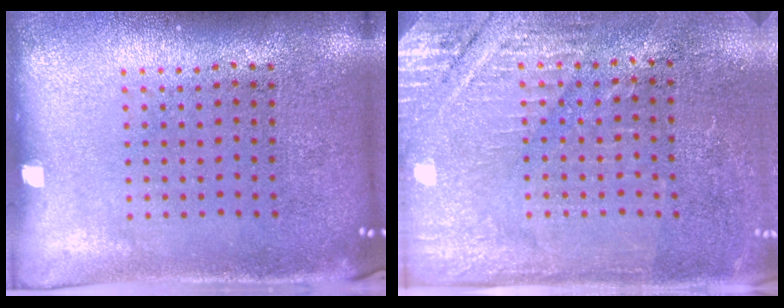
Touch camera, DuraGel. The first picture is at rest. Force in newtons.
{"total": 2.8, "press": 2.8, "slide": 0.5}